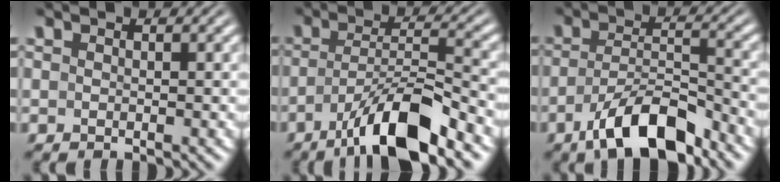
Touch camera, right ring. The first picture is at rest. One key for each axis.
{"total": 6.9, "fx": -3.6, "fy": 1.4, "fz": 5.7, "tx": -0.081, "ty": -0.018, "tz": -0.052}
{"total": 6.3, "fx": -4.2, "fy": 2.0, "fz": 4.3, "tx": -0.059, "ty": -0.014, "tz": -0.062}